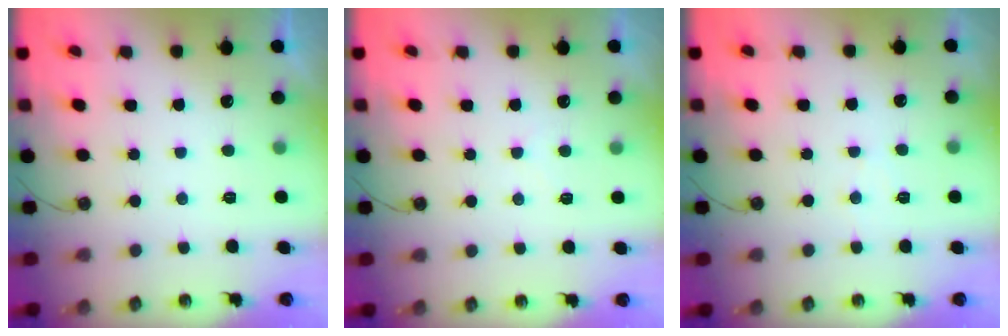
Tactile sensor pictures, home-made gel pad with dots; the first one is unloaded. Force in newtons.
{"total": 2.9, "press": 2.9, "slide": 0.5}
{"total": 3.8, "press": 3.8, "slide": 0.4}